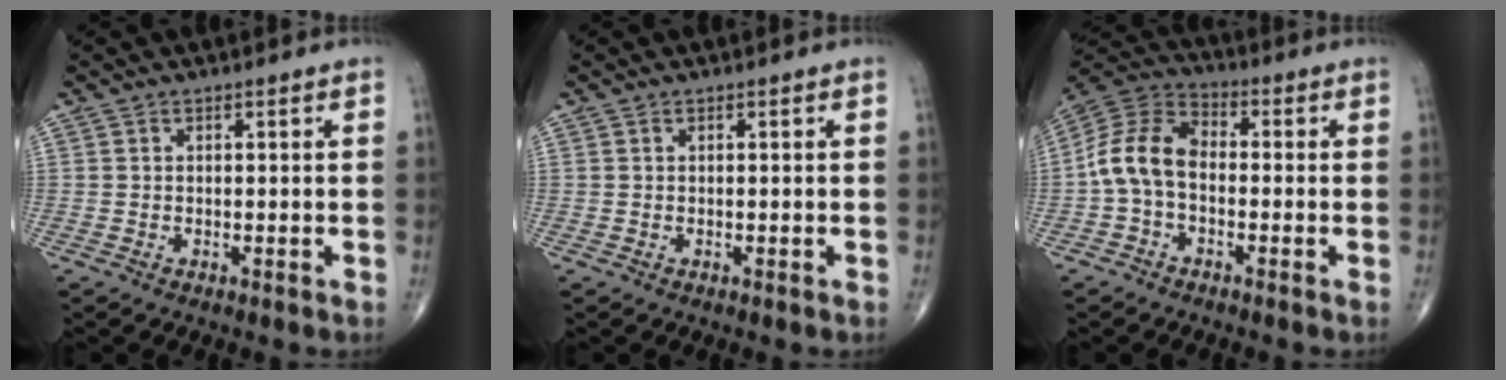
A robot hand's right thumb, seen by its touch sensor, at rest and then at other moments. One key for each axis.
{"total": 0.0}
{"total": 10.5, "fx": -1.5, "fy": 6.9, "fz": 7.8, "tx": -0.144, "ty": 0.034, "tz": -0.044}